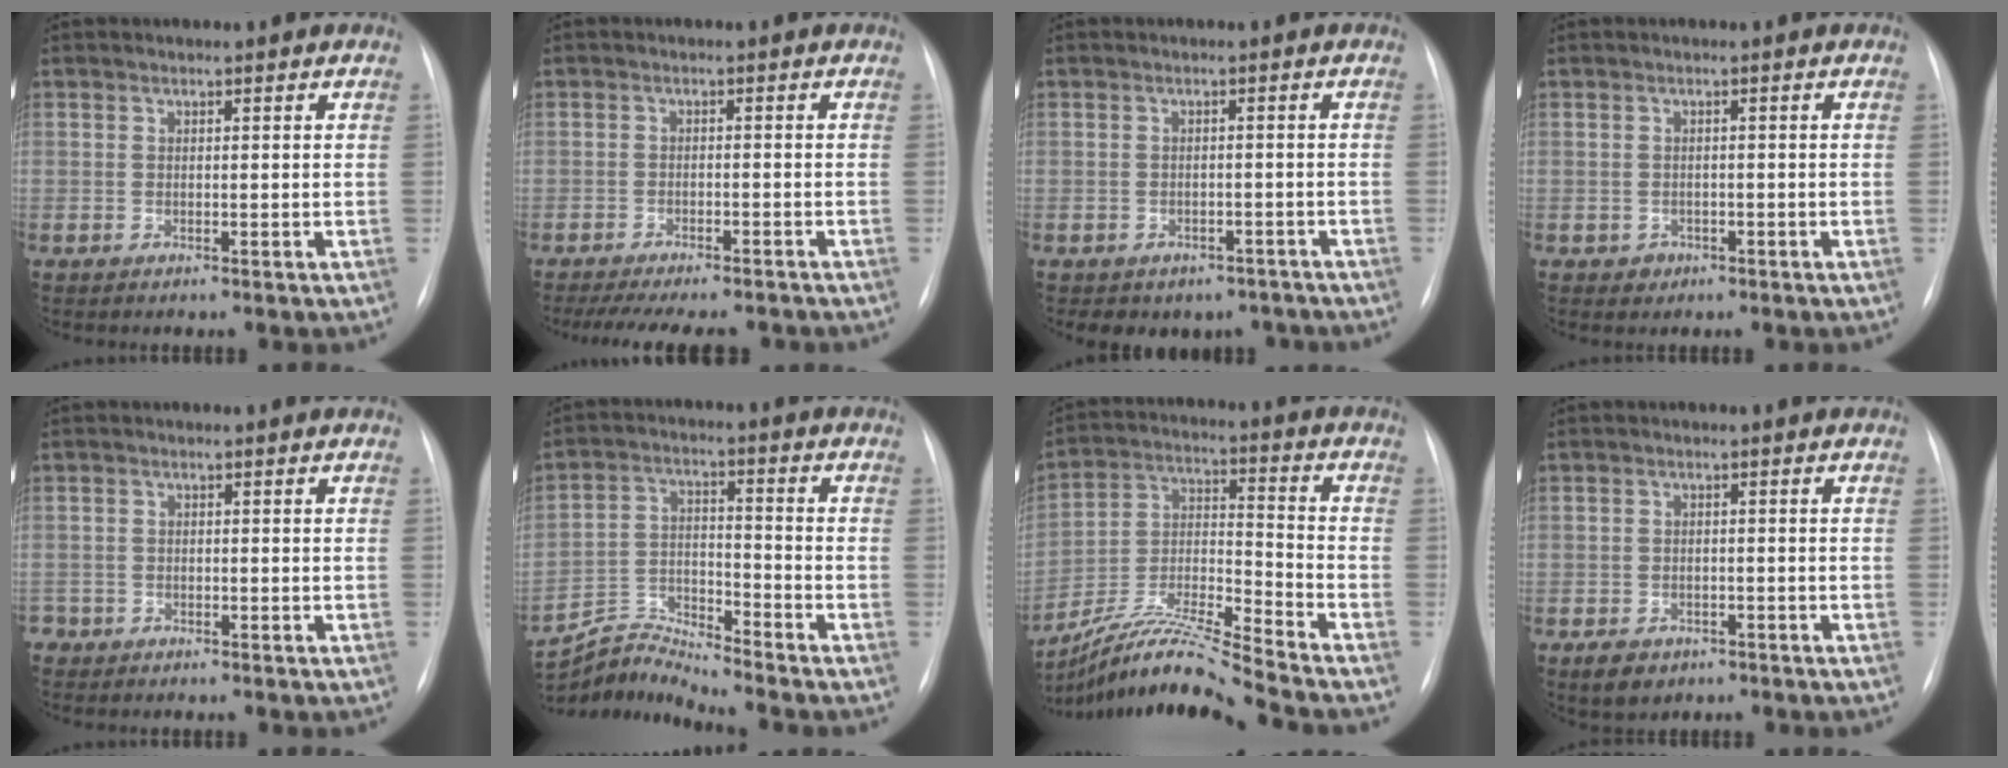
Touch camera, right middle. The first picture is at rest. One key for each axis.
{"total": 13.3, "fx": -11.6, "fy": 3.0, "fz": 5.7, "tx": -0.105, "ty": -0.008, "tz": -0.151}
{"total": 6.3, "fx": -5.0, "fy": 3.7, "fz": 0.9, "tx": -0.001, "ty": 0.019, "tz": -0.055}
{"total": 1.3, "fx": -0.7, "fy": 1.1, "fz": 0.1, "tx": 0.000, "ty": 0.004, "tz": -0.008}
{"total": 1.5, "fx": -1.0, "fy": 1.0, "fz": -0.1, "tx": -0.003, "ty": 0.003, "tz": -0.018}
{"total": 8.5, "fx": -8.2, "fy": -1.8, "fz": -0.6, "tx": -0.001, "ty": 0.019, "tz": -0.155}
{"total": 14.5, "fx": -13.3, "fy": -2.5, "fz": 5.1, "tx": -0.095, "ty": -0.003, "tz": -0.248}
{"total": 3.7, "fx": -2.4, "fy": 2.5, "fz": 1.4, "tx": -0.021, "ty": 0.001, "tz": -0.029}